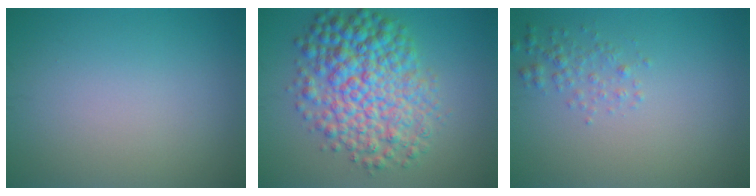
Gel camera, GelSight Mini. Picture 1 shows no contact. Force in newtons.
{"total": 8.6, "press": 8.6, "slide": 0.1}
{"total": 1.5, "press": 1.5, "slide": 0.0}